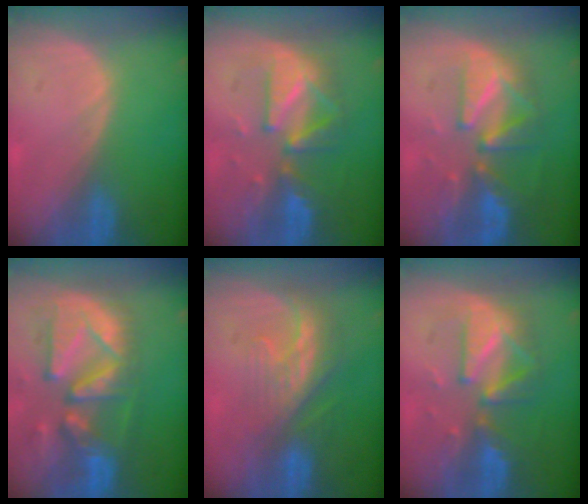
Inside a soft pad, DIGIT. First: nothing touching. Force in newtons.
{"total": 8.0, "press": 8.0, "slide": 0.6}
{"total": 9.7, "press": 8.6, "slide": 4.4}
{"total": 13.3, "press": 11.4, "slide": 6.8}
{"total": 8.4, "press": 7.2, "slide": 4.2}
{"total": 8.0, "press": 8.0, "slide": 0.6}